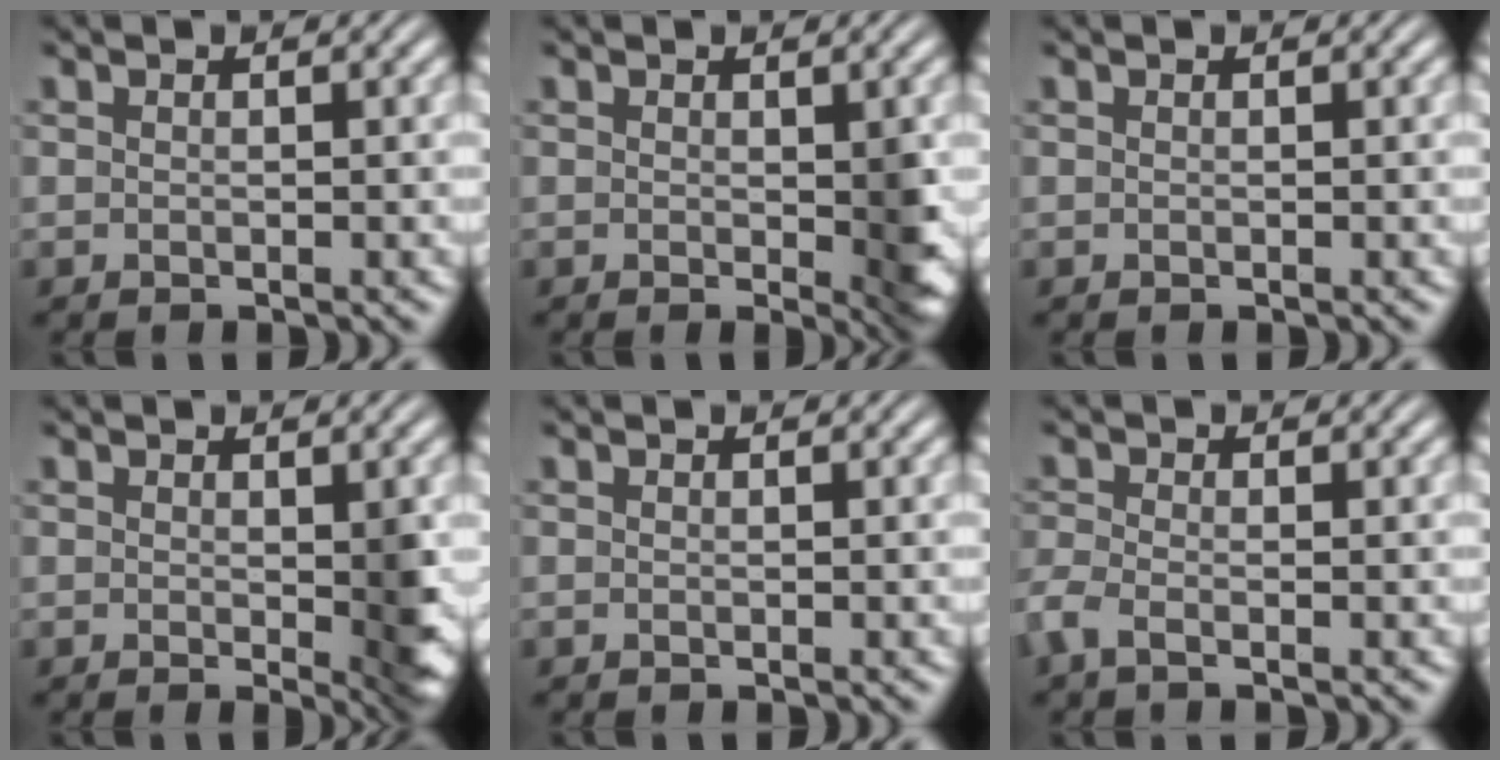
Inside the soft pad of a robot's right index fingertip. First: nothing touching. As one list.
[{"total": 2.5, "force": [-0.1, 0.9, 2.3], "torque": [-0.027, -0.014, 0.002]}, {"total": 0.0}, {"total": 2.7, "force": [-0.1, 0.8, 2.6], "torque": [-0.029, -0.015, 0.001]}, {"total": 0.0}, {"total": 2.2, "force": [-1.6, 0.9, 1.2], "torque": [-0.042, -0.015, -0.025]}]